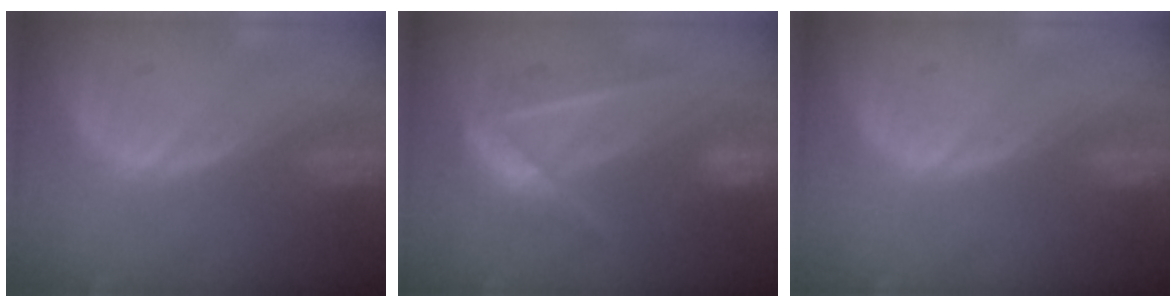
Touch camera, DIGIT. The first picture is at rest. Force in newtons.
{"total": 7.1, "press": 7.1, "slide": 0.2}
{"total": 0.0}